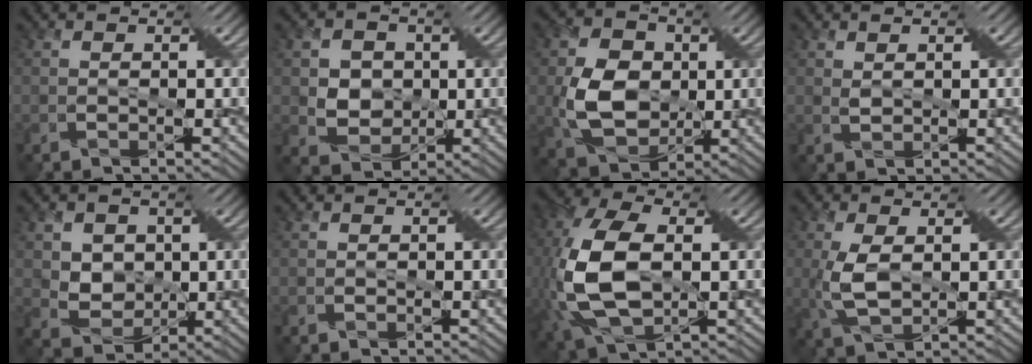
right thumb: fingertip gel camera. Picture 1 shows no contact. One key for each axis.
{"total": 5.2, "fx": 0.6, "fy": 4.7, "fz": 2.1, "tx": -0.061, "ty": 0.003, "tz": 0.004}
{"total": 8.9, "fx": -0.2, "fy": 6.7, "fz": 5.9, "tx": -0.138, "ty": -0.001, "tz": 0.000}
{"total": 1.2, "fx": 1.0, "fy": 0.2, "fz": 0.7, "tx": -0.020, "ty": 0.004, "tz": 0.021}
{"total": 4.4, "fx": 1.2, "fy": 3.8, "fz": 1.8, "tx": -0.050, "ty": -0.007, "tz": 0.018}
{"total": 0.0}
{"total": 14.4, "fx": -0.9, "fy": 8.0, "fz": 11.9, "tx": -0.288, "ty": -0.013, "tz": -0.005}
{"total": 5.7, "fx": 0.2, "fy": 2.7, "fz": 5.0, "tx": -0.121, "ty": -0.002, "tz": 0.010}